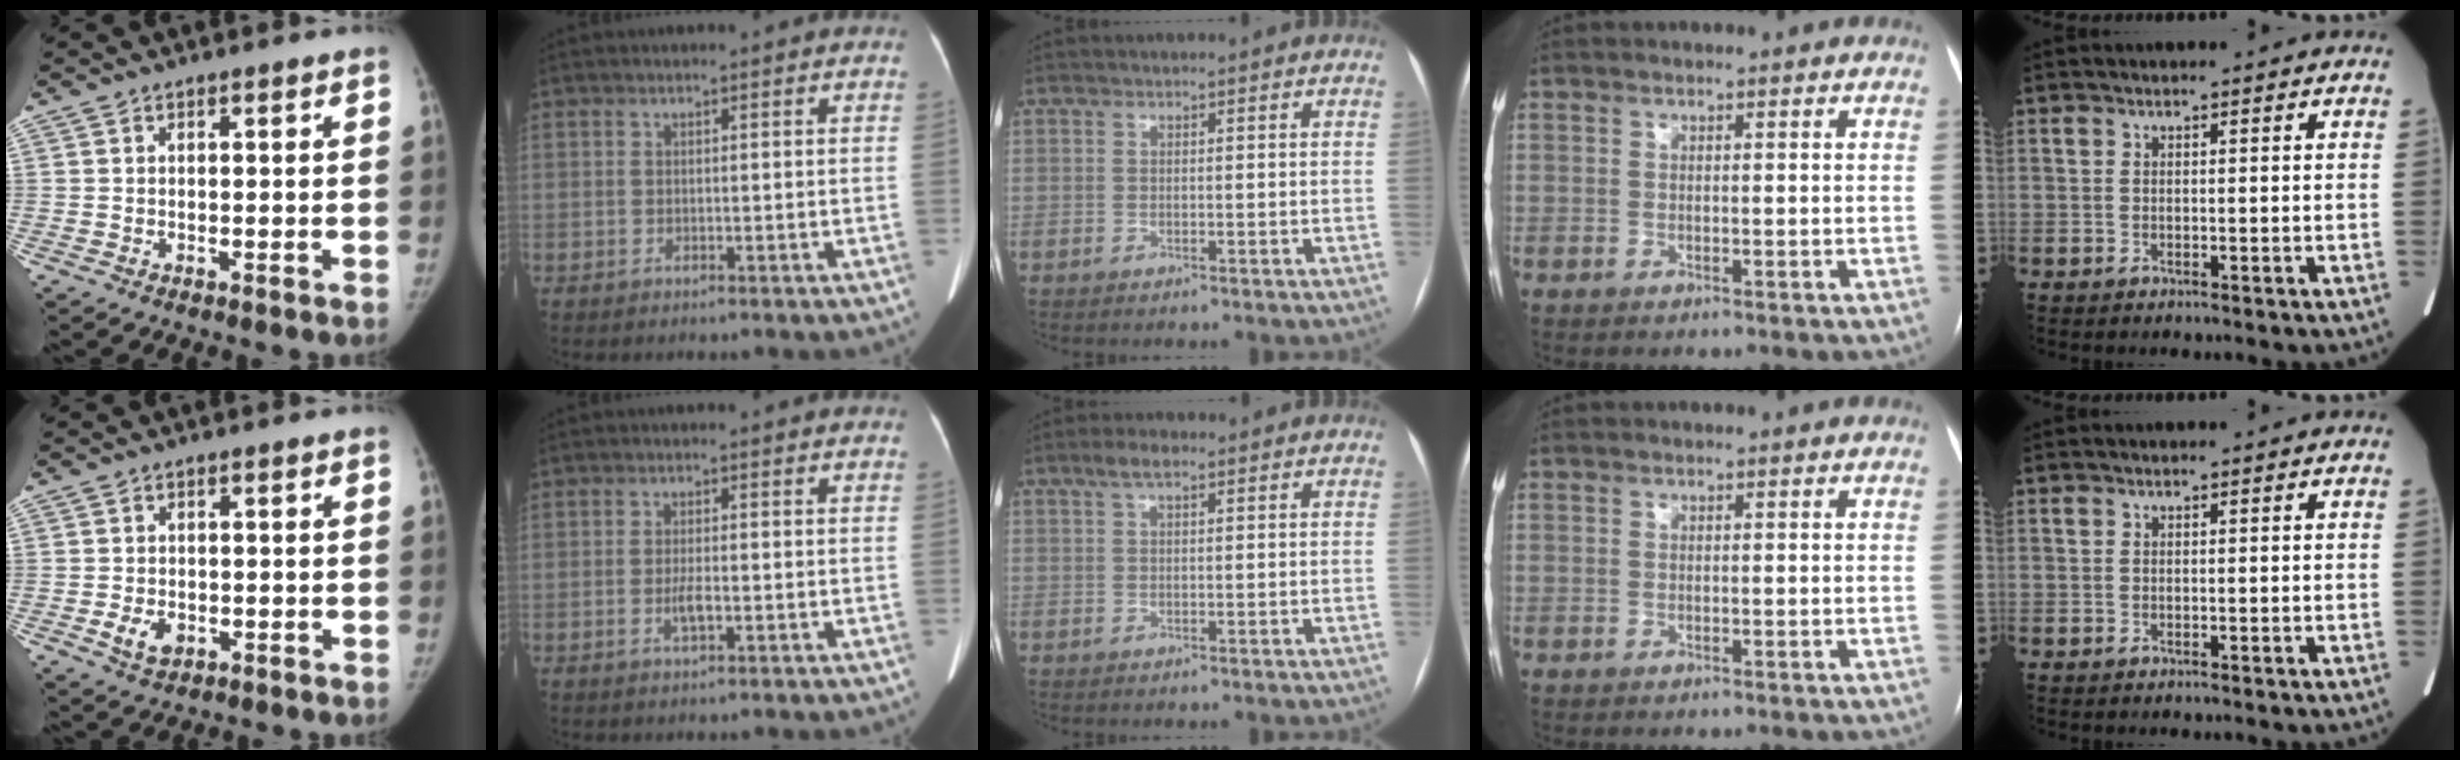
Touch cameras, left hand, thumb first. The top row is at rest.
{"thumb": {"total": 3.9, "force": [-1.2, 2.7, 2.5], "torque": [-0.036, 0.003, -0.014]}, "index": {"total": 2.1, "force": [-0.7, 0.4, 2.0], "torque": [-0.042, -0.002, -0.011]}, "middle": {"total": 2.6, "force": [1.5, 0.8, 1.9], "torque": [-0.040, 0.016, 0.029]}}